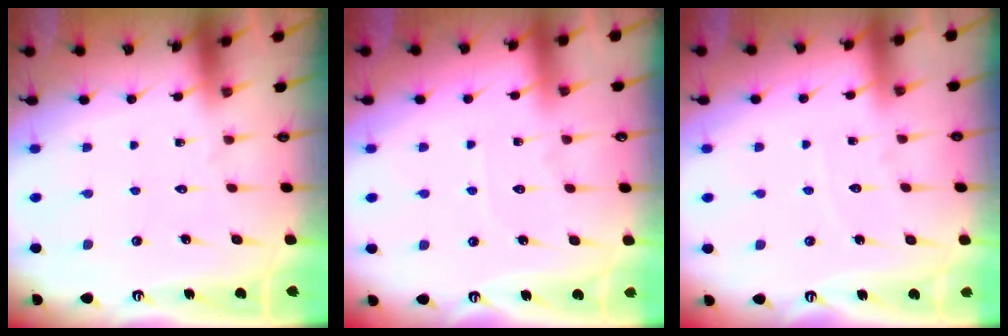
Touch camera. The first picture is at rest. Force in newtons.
{"total": 2.3, "press": 2.3, "slide": 0.3}
{"total": 2.5, "press": 2.5, "slide": 0.4}